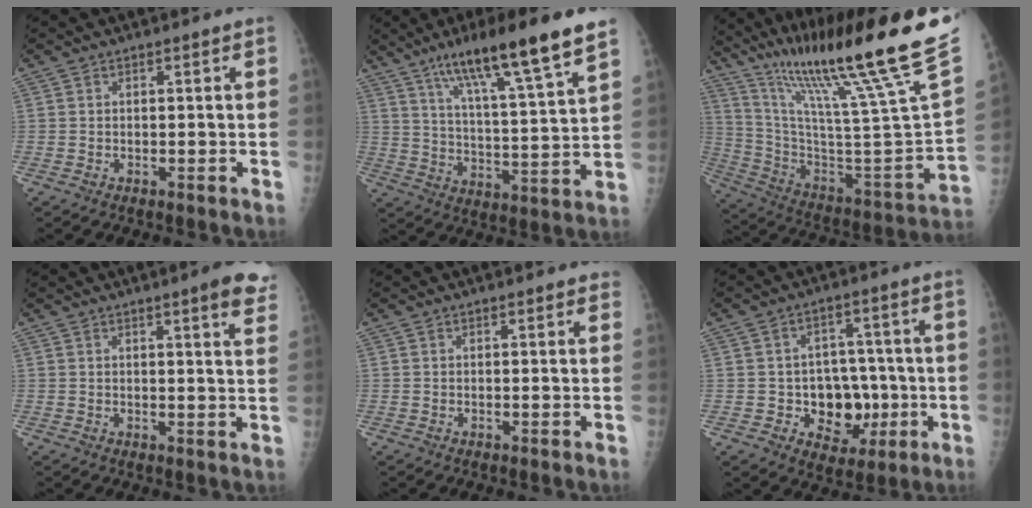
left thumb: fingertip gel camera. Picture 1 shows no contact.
{"total": 18.3, "force": [11.8, 1.8, 13.9], "torque": [-0.216, -0.047, 0.194]}
{"total": 35.0, "force": [24.8, 2.1, 24.6], "torque": [-0.378, -0.111, 0.391]}
{"total": 7.1, "force": [4.6, 0.9, 5.4], "torque": [-0.055, -0.014, 0.043]}
{"total": 0.8, "force": [0.6, 0.4, 0.4], "torque": [-0.004, -0.002, 0.003]}
{"total": 10.8, "force": [-2.3, 8.5, 6.3], "torque": [-0.036, 0.020, -0.025]}